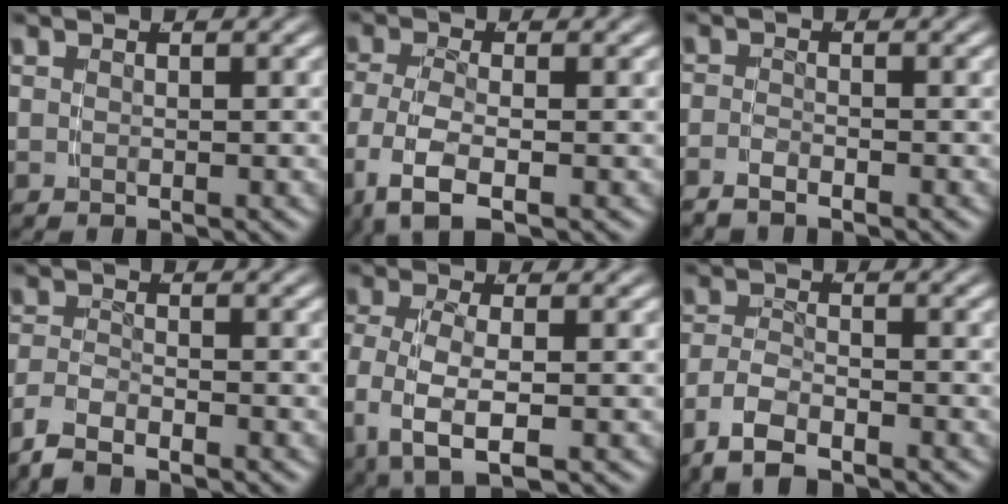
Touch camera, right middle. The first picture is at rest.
{"total": 5.5, "force": [-2.3, 2.8, 4.1], "torque": [-0.107, -0.031, -0.021]}
{"total": 1.8, "force": [-1.6, 0.4, 0.7], "torque": [-0.023, -0.007, -0.028]}
{"total": 3.0, "force": [-2.3, 1.2, 1.4], "torque": [-0.041, -0.009, -0.039]}
{"total": 6.5, "force": [-1.6, 3.9, 5.0], "torque": [-0.129, -0.030, -0.014]}
{"total": 4.3, "force": [-2.4, 2.5, 2.6], "torque": [-0.064, -0.015, -0.036]}